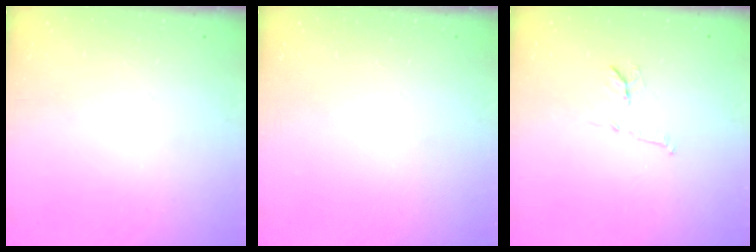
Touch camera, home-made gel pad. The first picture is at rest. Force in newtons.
{"total": 0.0}
{"total": 9.1, "press": 9.1, "slide": 0.5}